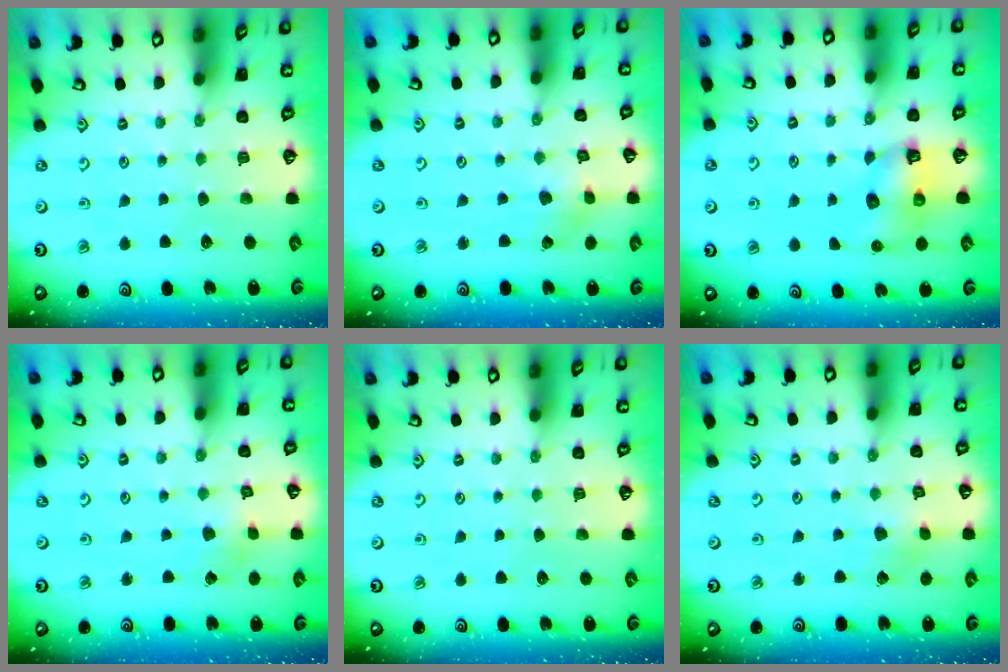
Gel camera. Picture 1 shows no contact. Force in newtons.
{"total": 2.3, "press": 2.3, "slide": 0.3}
{"total": 6.5, "press": 6.5, "slide": 0.8}
{"total": 2.0, "press": 1.9, "slide": 0.3}
{"total": 0.0}
{"total": 2.6, "press": 2.6, "slide": 0.5}